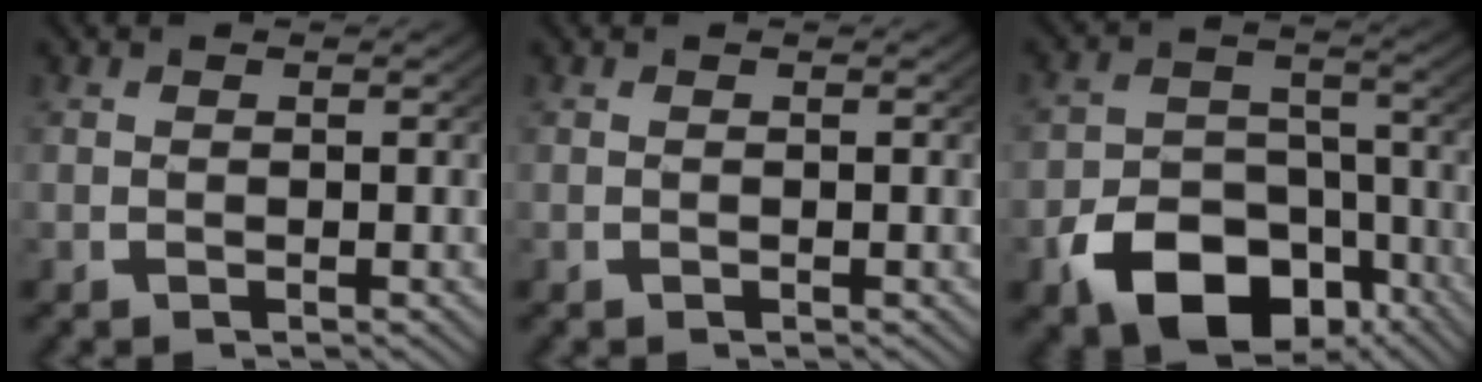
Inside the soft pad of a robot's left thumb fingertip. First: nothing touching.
{"total": 0.0}
{"total": 10.8, "force": [-5.6, 7.3, 5.6], "torque": [-0.099, -0.039, -0.078]}